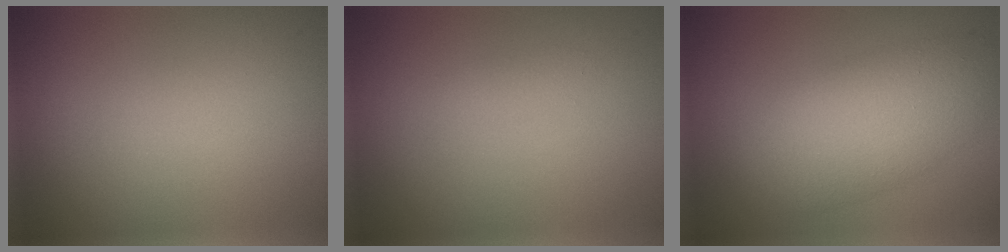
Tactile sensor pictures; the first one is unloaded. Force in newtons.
{"total": 0.6, "press": 0.6, "slide": 0.0}
{"total": 6.4, "press": 6.4, "slide": 0.2}